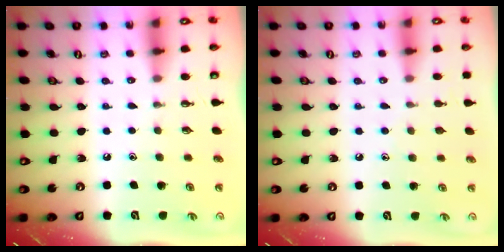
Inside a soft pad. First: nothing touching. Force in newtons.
{"total": 3.8, "press": 3.8, "slide": 0.3}